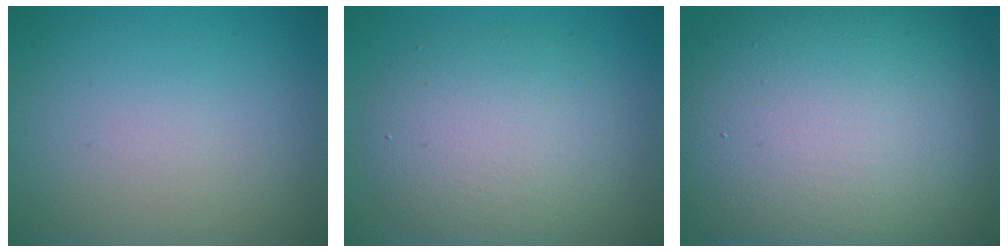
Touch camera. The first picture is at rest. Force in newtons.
{"total": 5.7, "press": 5.7, "slide": 0.1}
{"total": 17.3, "press": 17.3, "slide": 1.2}